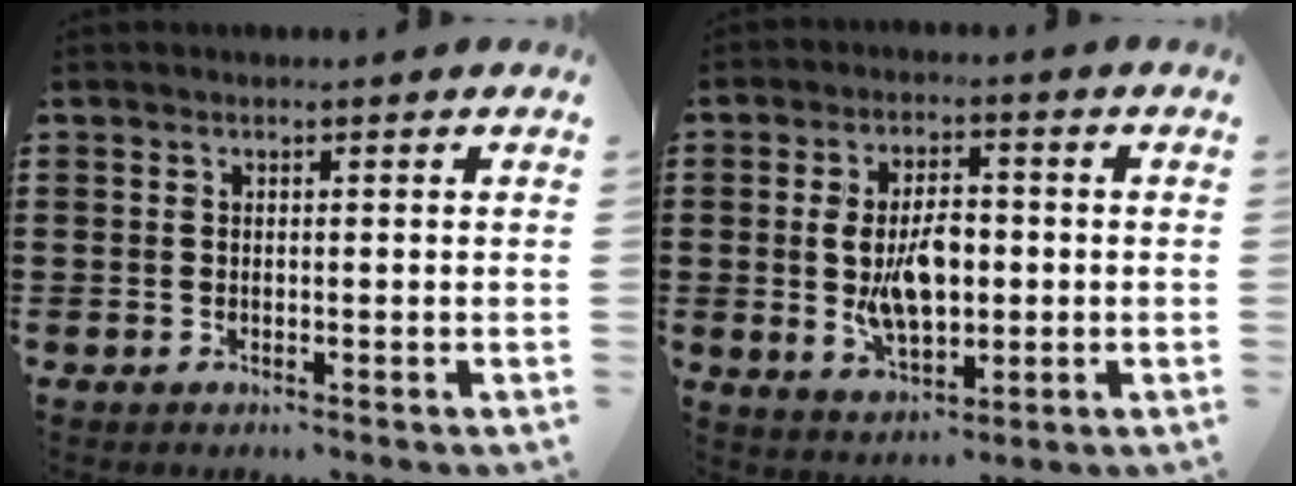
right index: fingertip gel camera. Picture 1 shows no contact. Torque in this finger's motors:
{"motor_torque": [2.14, 0.00, 0.59, 0.14]}